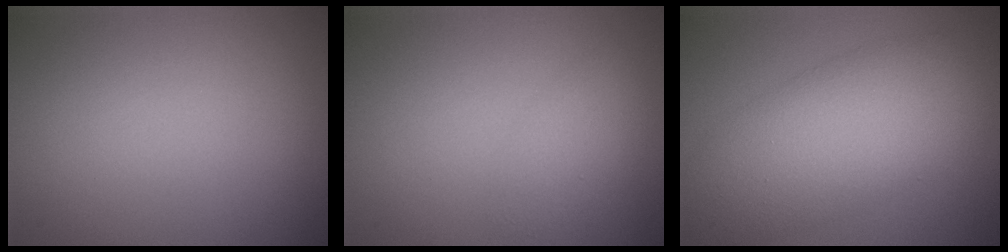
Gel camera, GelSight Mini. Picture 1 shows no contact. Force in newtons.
{"total": 2.0, "press": 2.0, "slide": 0.2}
{"total": 8.5, "press": 8.5, "slide": 0.1}